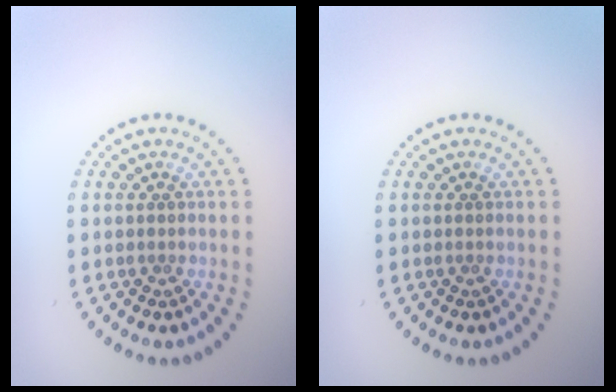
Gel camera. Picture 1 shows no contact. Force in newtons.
{"total": 0.0}